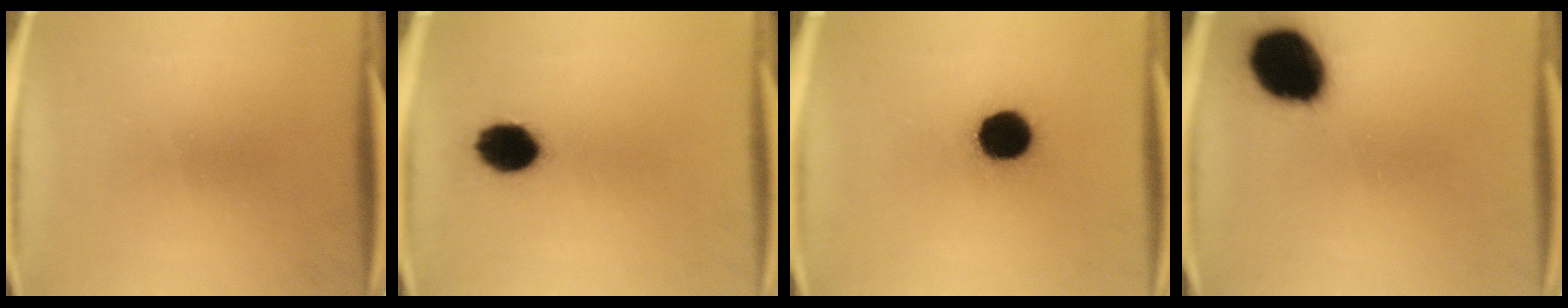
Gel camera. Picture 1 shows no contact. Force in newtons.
{"total": 9.5}
{"total": 12.4}
{"total": 18.1}